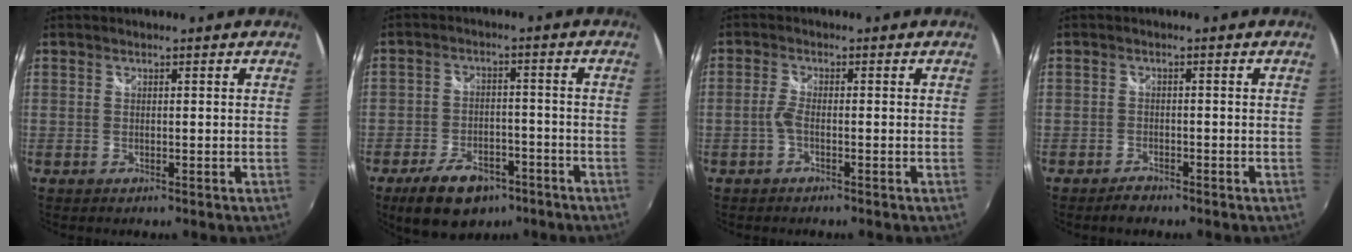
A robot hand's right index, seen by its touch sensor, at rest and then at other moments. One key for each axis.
{"total": 11.4, "fx": -7.4, "fy": 6.6, "fz": 5.7, "tx": -0.134, "ty": 0.004, "tz": -0.111}
{"total": 2.1, "fx": -1.0, "fy": 0.4, "fz": 1.8, "tx": -0.044, "ty": 0.002, "tz": -0.024}
{"total": 2.3, "fx": -1.9, "fy": 1.0, "fz": 0.7, "tx": -0.020, "ty": 0.001, "tz": -0.033}